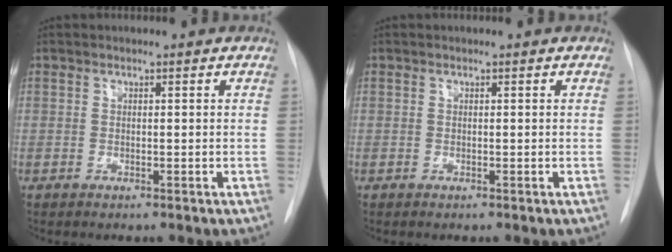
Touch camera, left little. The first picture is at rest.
{"total": 0.0}